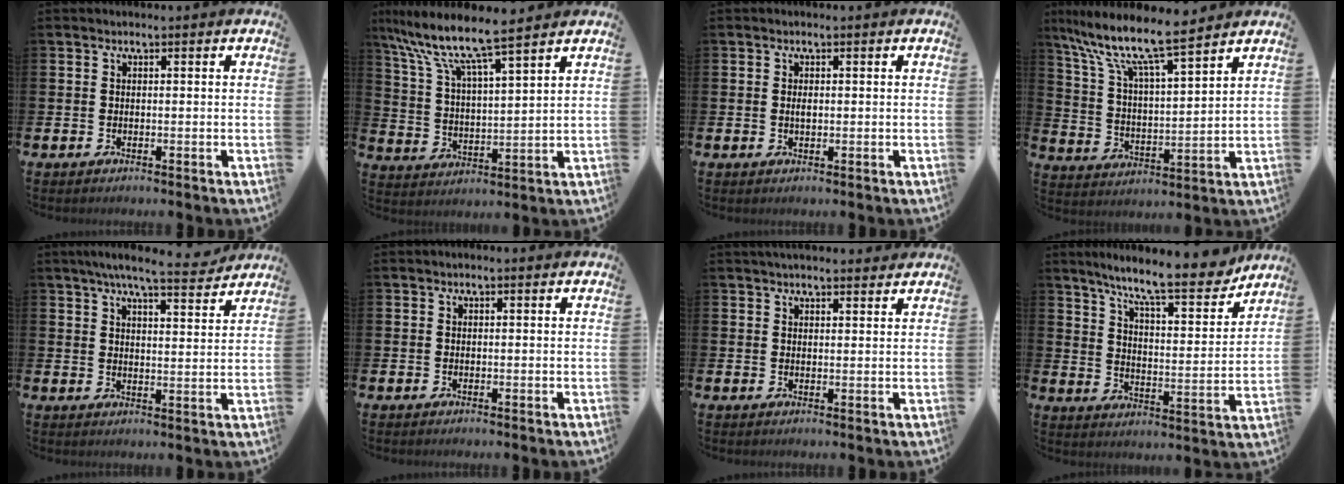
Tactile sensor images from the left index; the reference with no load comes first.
{"total": 8.6, "force": [7.6, 0.7, 4.0], "torque": [-0.115, -0.045, 0.127]}
{"total": 0.9, "force": [0.1, 0.4, 0.8], "torque": [-0.015, 0.002, 0.000]}
{"total": 10.0, "force": [8.8, 1.4, 4.6], "torque": [-0.122, -0.056, 0.147]}
{"total": 7.0, "force": [6.3, 0.5, 2.8], "torque": [-0.059, -0.028, 0.109]}
{"total": 0.0}
{"total": 2.7, "force": [2.7, 0.3, 0.4], "torque": [-0.009, -0.010, 0.048]}
{"total": 11.5, "force": [10.0, 1.4, 5.6], "torque": [-0.119, -0.059, 0.166]}